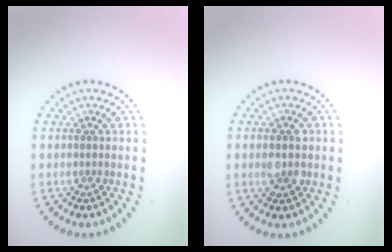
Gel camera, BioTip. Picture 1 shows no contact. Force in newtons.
{"total": 2.8, "press": 2.8, "slide": 0.1}